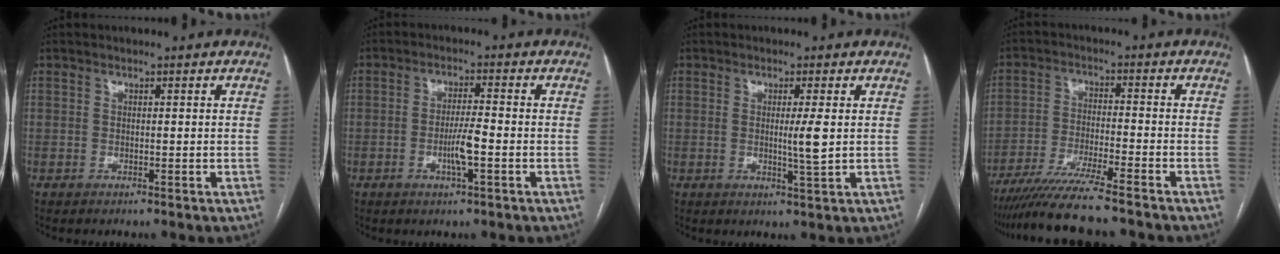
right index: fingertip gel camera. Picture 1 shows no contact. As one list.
[{"total": 4.6, "force": [-1.4, 0.3, 4.4], "torque": [-0.083, -0.003, -0.026]}, {"total": 3.8, "force": [0.2, -0.3, 3.8], "torque": [-0.064, -0.008, 0.004]}, {"total": 11.5, "force": [-9.7, -0.3, 6.2], "torque": [-0.101, -0.030, -0.162]}]